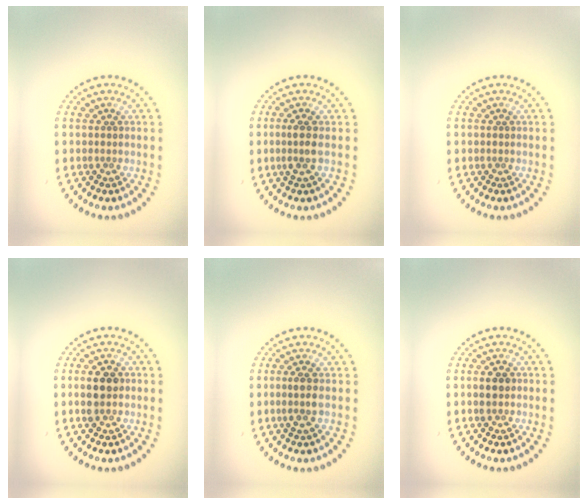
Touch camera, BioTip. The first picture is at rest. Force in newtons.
{"total": 1.6, "press": 1.2, "slide": 1.0}
{"total": 0.0}
{"total": 2.9, "press": 2.9, "slide": 0.2}
{"total": 1.5, "press": 1.3, "slide": 0.8}
{"total": 1.5, "press": 1.5, "slide": 0.2}